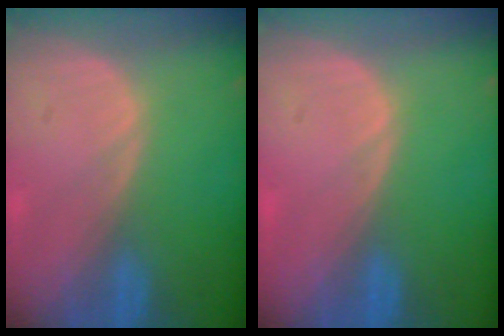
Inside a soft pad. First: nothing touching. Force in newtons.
{"total": 0.0}